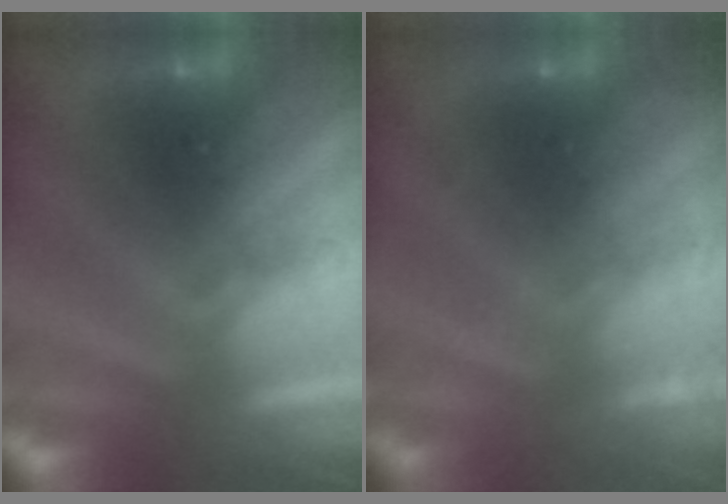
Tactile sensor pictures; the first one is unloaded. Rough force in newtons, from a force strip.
{"total": 2.1}